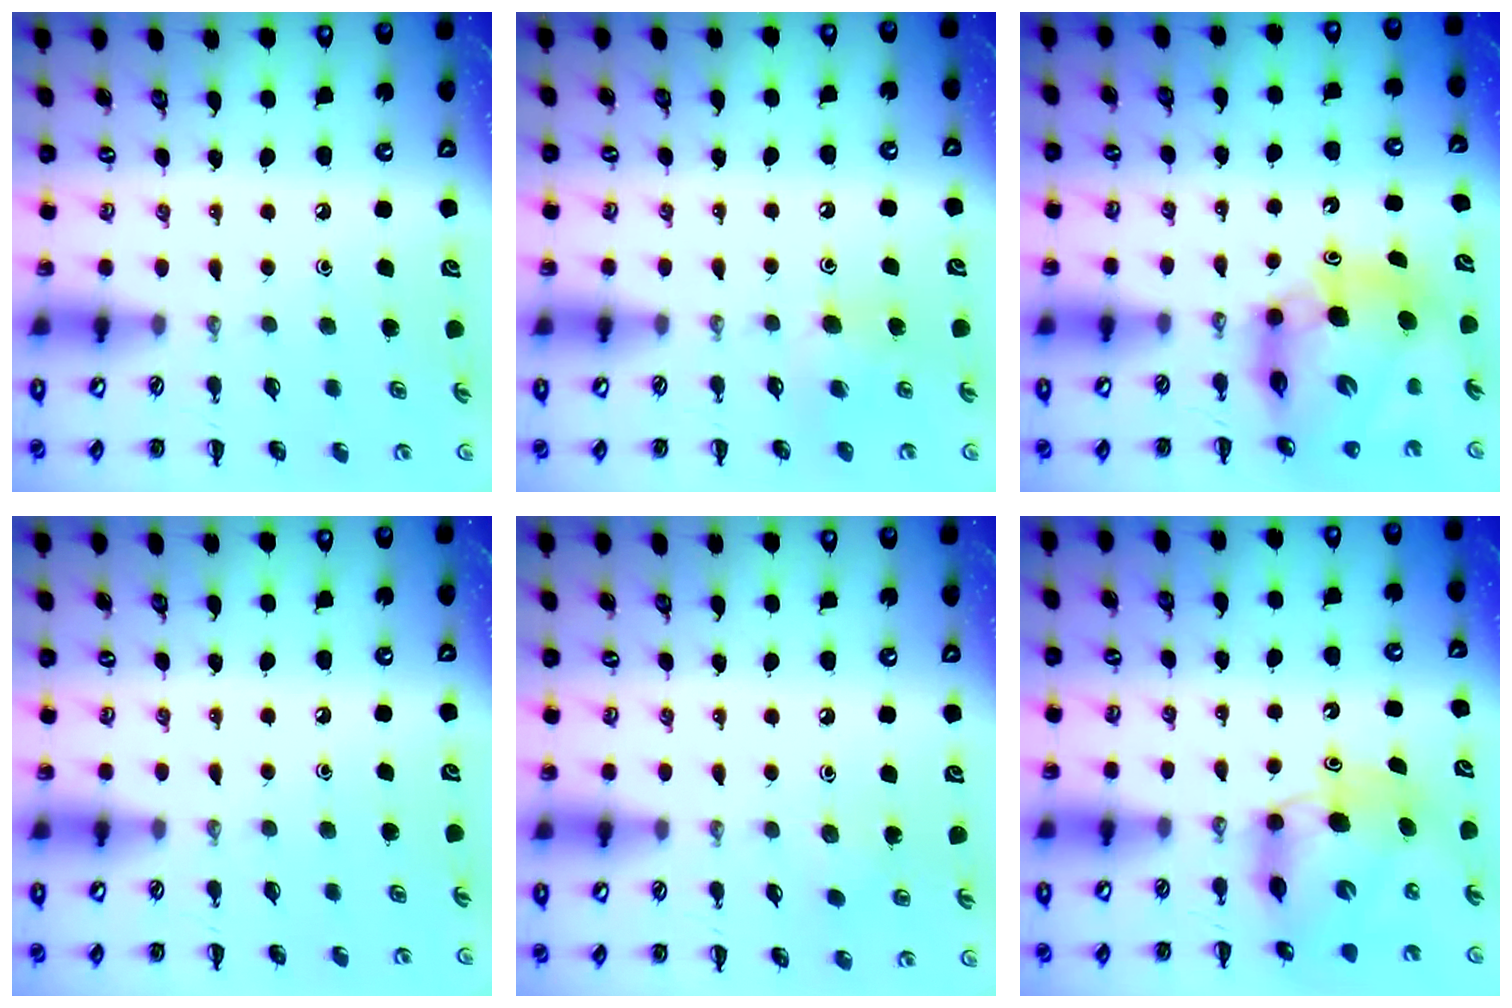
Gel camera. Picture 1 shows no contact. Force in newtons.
{"total": 5.8, "press": 5.6, "slide": 1.5}
{"total": 12.6, "press": 12.0, "slide": 3.8}
{"total": 0.0}
{"total": 3.2, "press": 3.0, "slide": 1.0}
{"total": 8.4, "press": 8.4, "slide": 0.9}